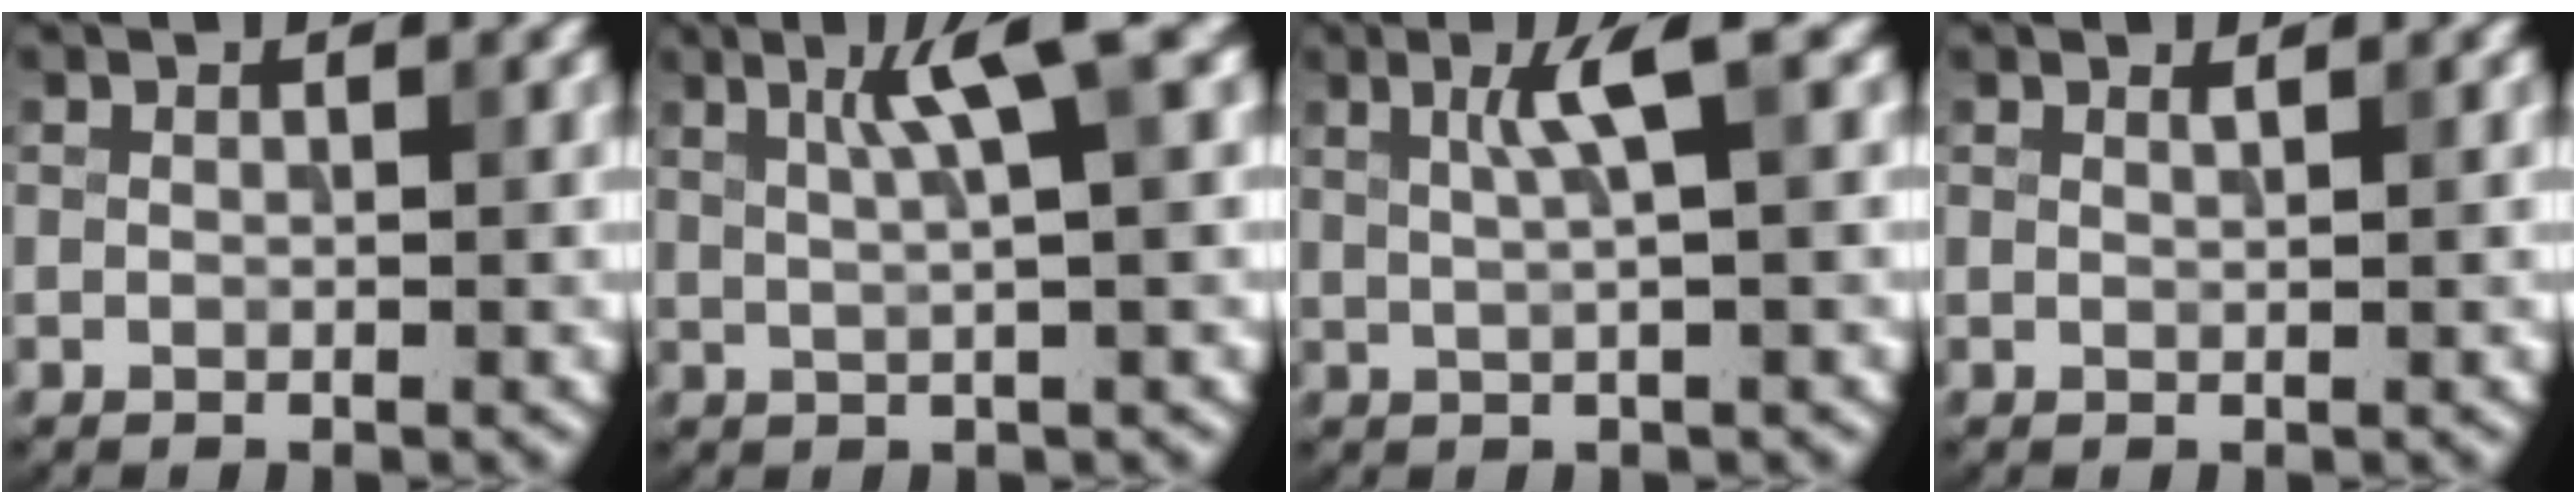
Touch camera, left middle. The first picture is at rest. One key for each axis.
{"total": 4.8, "fx": 2.0, "fy": 0.6, "fz": 4.3, "tx": -0.064, "ty": 0.007, "tz": 0.032}
{"total": 3.5, "fx": 1.2, "fy": 0.5, "fz": 3.3, "tx": -0.050, "ty": 0.007, "tz": 0.020}
{"total": 0.5, "fx": 0.4, "fy": 0.1, "fz": 0.2, "tx": 0.001, "ty": -0.001, "tz": 0.009}